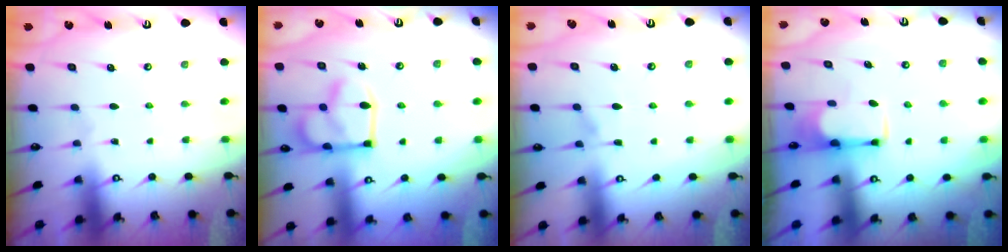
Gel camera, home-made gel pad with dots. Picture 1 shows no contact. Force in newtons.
{"total": 7.2, "press": 7.2, "slide": 0.1}
{"total": 1.4, "press": 0.4, "slide": 1.4}
{"total": 1.9, "press": 1.7, "slide": 0.9}